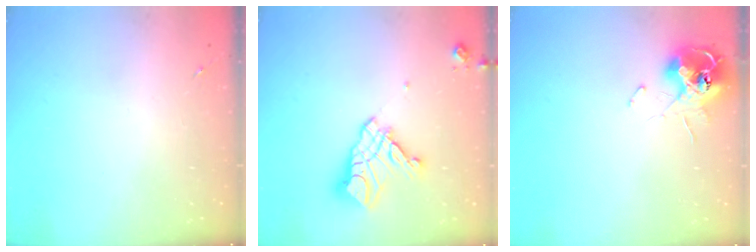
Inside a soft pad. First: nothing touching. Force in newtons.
{"total": 14.4, "press": 14.3, "slide": 1.5}
{"total": 11.6, "press": 11.6, "slide": 1.1}